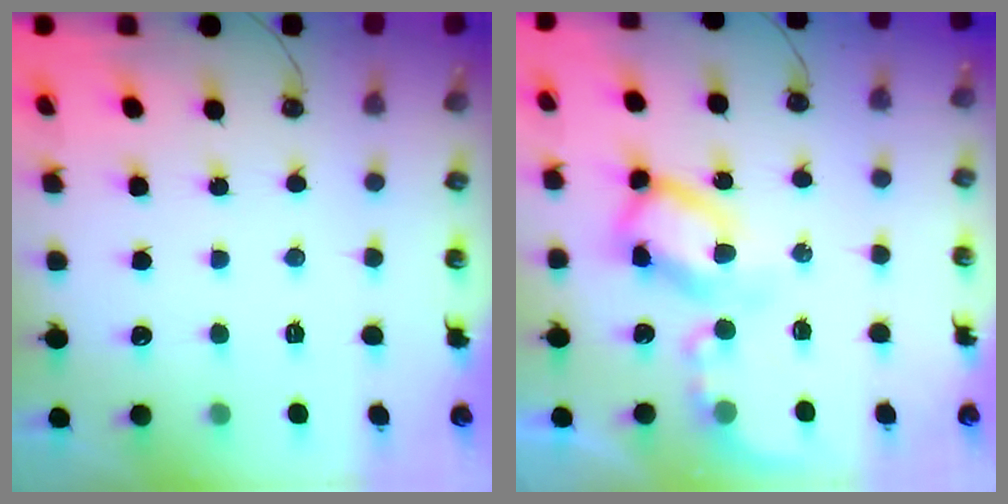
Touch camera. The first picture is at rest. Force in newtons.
{"total": 12.4, "press": 12.3, "slide": 1.2}